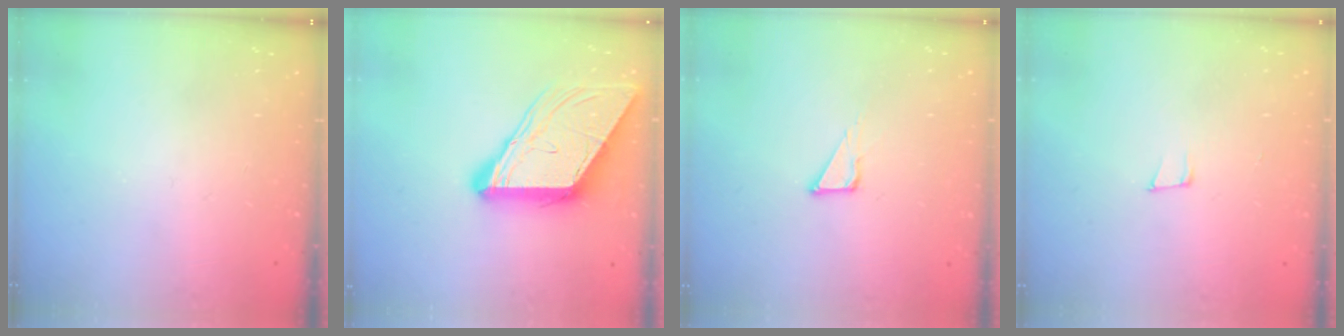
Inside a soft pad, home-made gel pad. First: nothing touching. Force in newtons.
{"total": 11.8, "press": 11.7, "slide": 1.2}
{"total": 3.9, "press": 3.9, "slide": 0.3}
{"total": 5.9, "press": 5.2, "slide": 2.8}